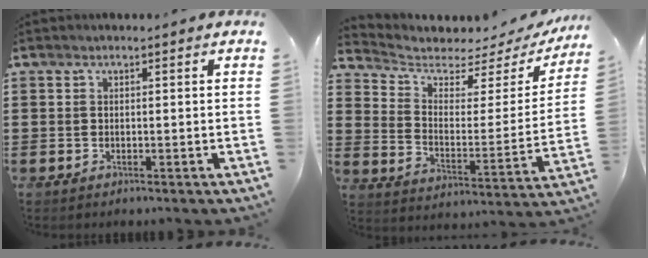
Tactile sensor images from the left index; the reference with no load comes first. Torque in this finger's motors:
{"motor_torque": [1.07, -1.07, 0.06, 0.00]}